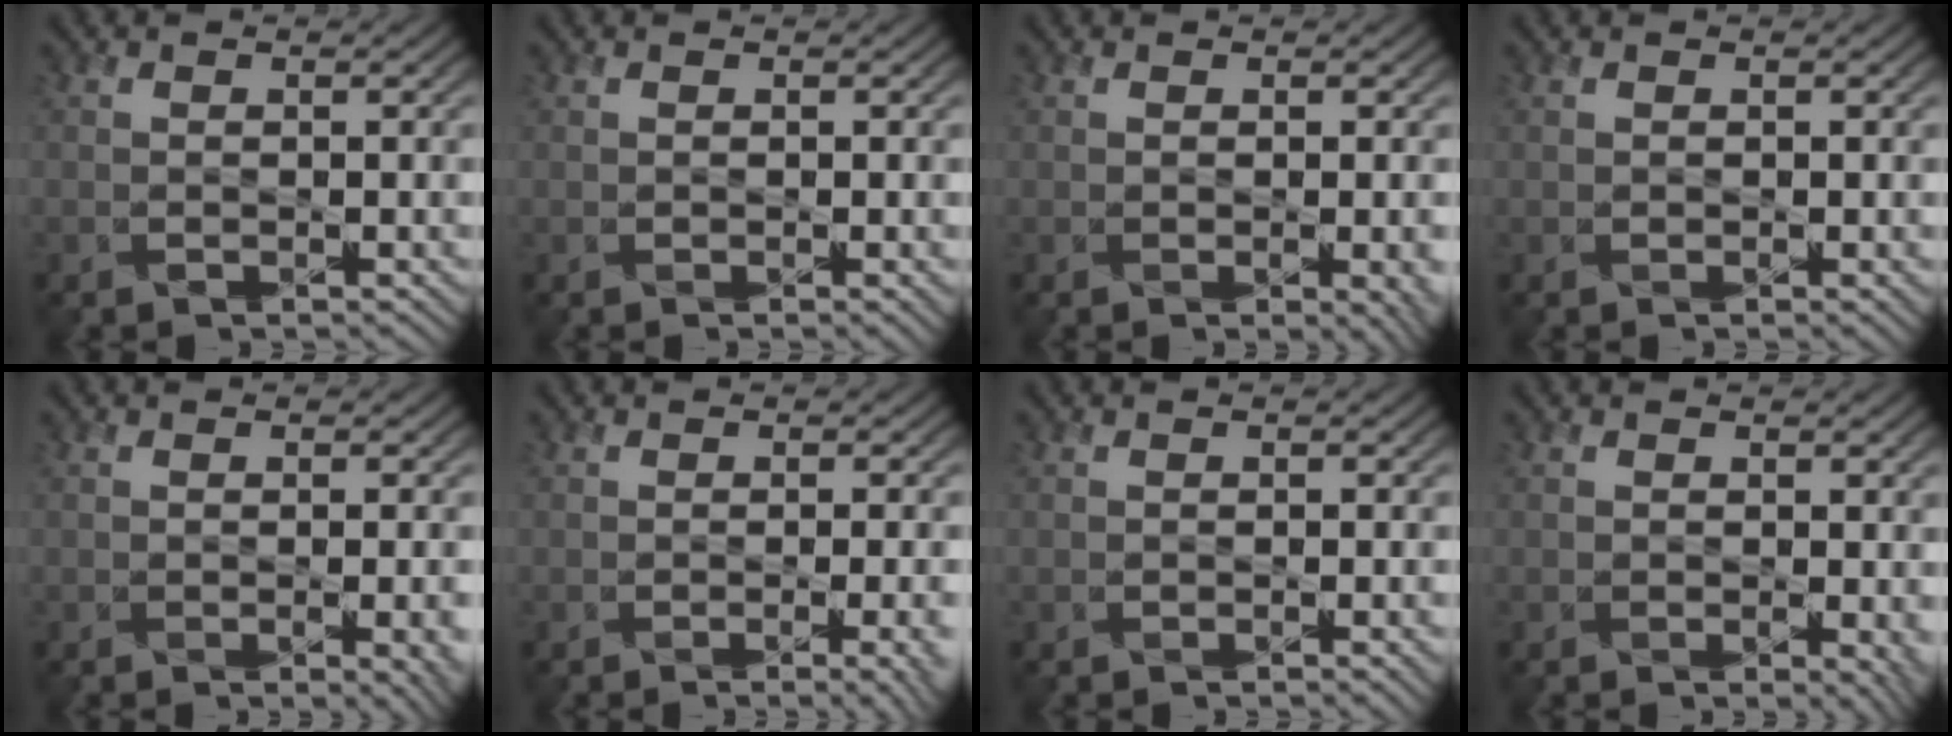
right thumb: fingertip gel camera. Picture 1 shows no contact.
{"total": 1.1, "force": [0.1, 0.3, 1.0], "torque": [-0.012, 0.001, 0.000]}
{"total": 3.5, "force": [-0.8, 1.2, 3.2], "torque": [-0.034, -0.008, 0.002]}
{"total": 0.7, "force": [0.1, 0.1, 0.7], "torque": [-0.010, 0.000, 0.003]}
{"total": 4.3, "force": [-1.0, 1.6, 3.9], "torque": [-0.039, -0.011, 0.003]}
{"total": 4.9, "force": [-1.2, 1.8, 4.4], "torque": [-0.041, -0.009, -0.002]}
{"total": 1.5, "force": [-0.1, 0.4, 1.4], "torque": [-0.018, 0.001, -0.001]}
{"total": 2.0, "force": [-0.2, 0.5, 1.9], "torque": [-0.028, -0.009, 0.005]}